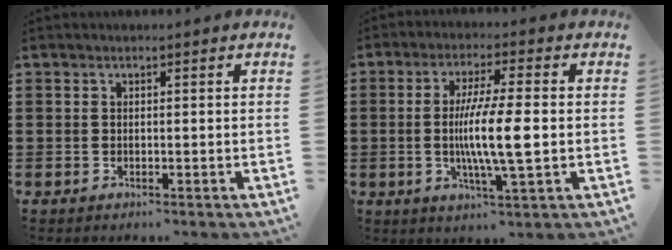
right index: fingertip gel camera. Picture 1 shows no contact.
{"total": 9.3, "force": [-0.7, 1.0, 9.3], "torque": [-0.164, -0.005, -0.016]}